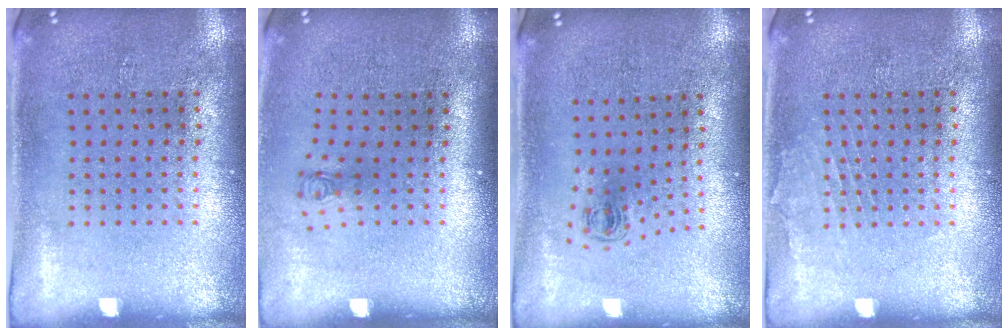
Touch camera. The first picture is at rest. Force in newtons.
{"total": 0.8, "press": 0.4, "slide": 0.7}
{"total": 0.5, "press": 0.4, "slide": 0.4}
{"total": 1.0, "press": 1.0, "slide": 0.1}